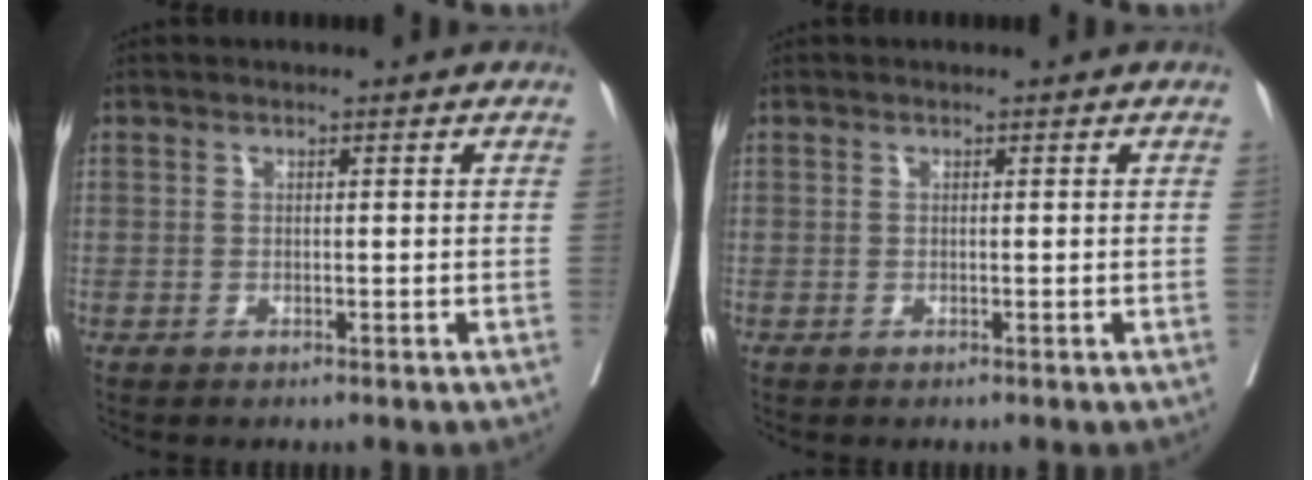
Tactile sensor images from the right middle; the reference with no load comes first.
{"total": 0.0}